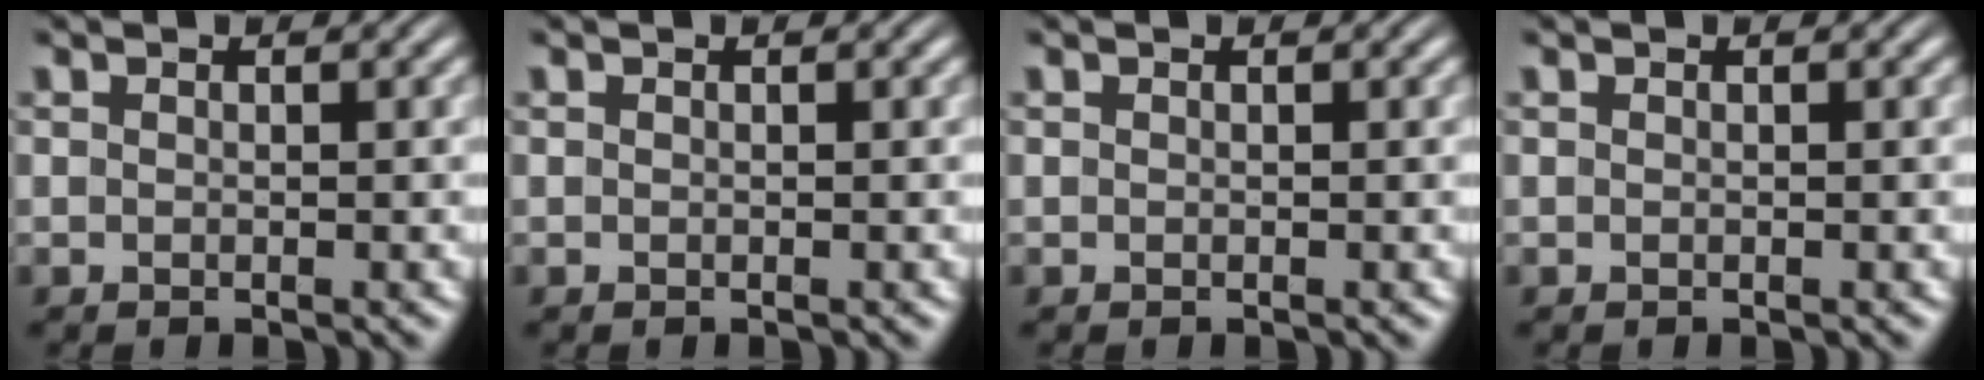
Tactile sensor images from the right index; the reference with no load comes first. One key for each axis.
{"total": 0.0}
{"total": 0.0}
{"total": 0.0}